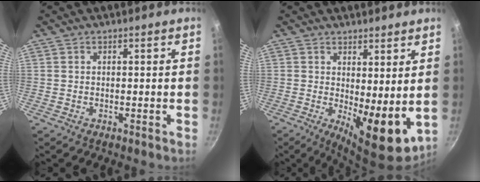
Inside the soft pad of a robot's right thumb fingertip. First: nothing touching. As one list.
[{"total": 9.5, "force": [0.9, 3.6, 8.8], "torque": [-0.110, -0.024, 0.023]}]